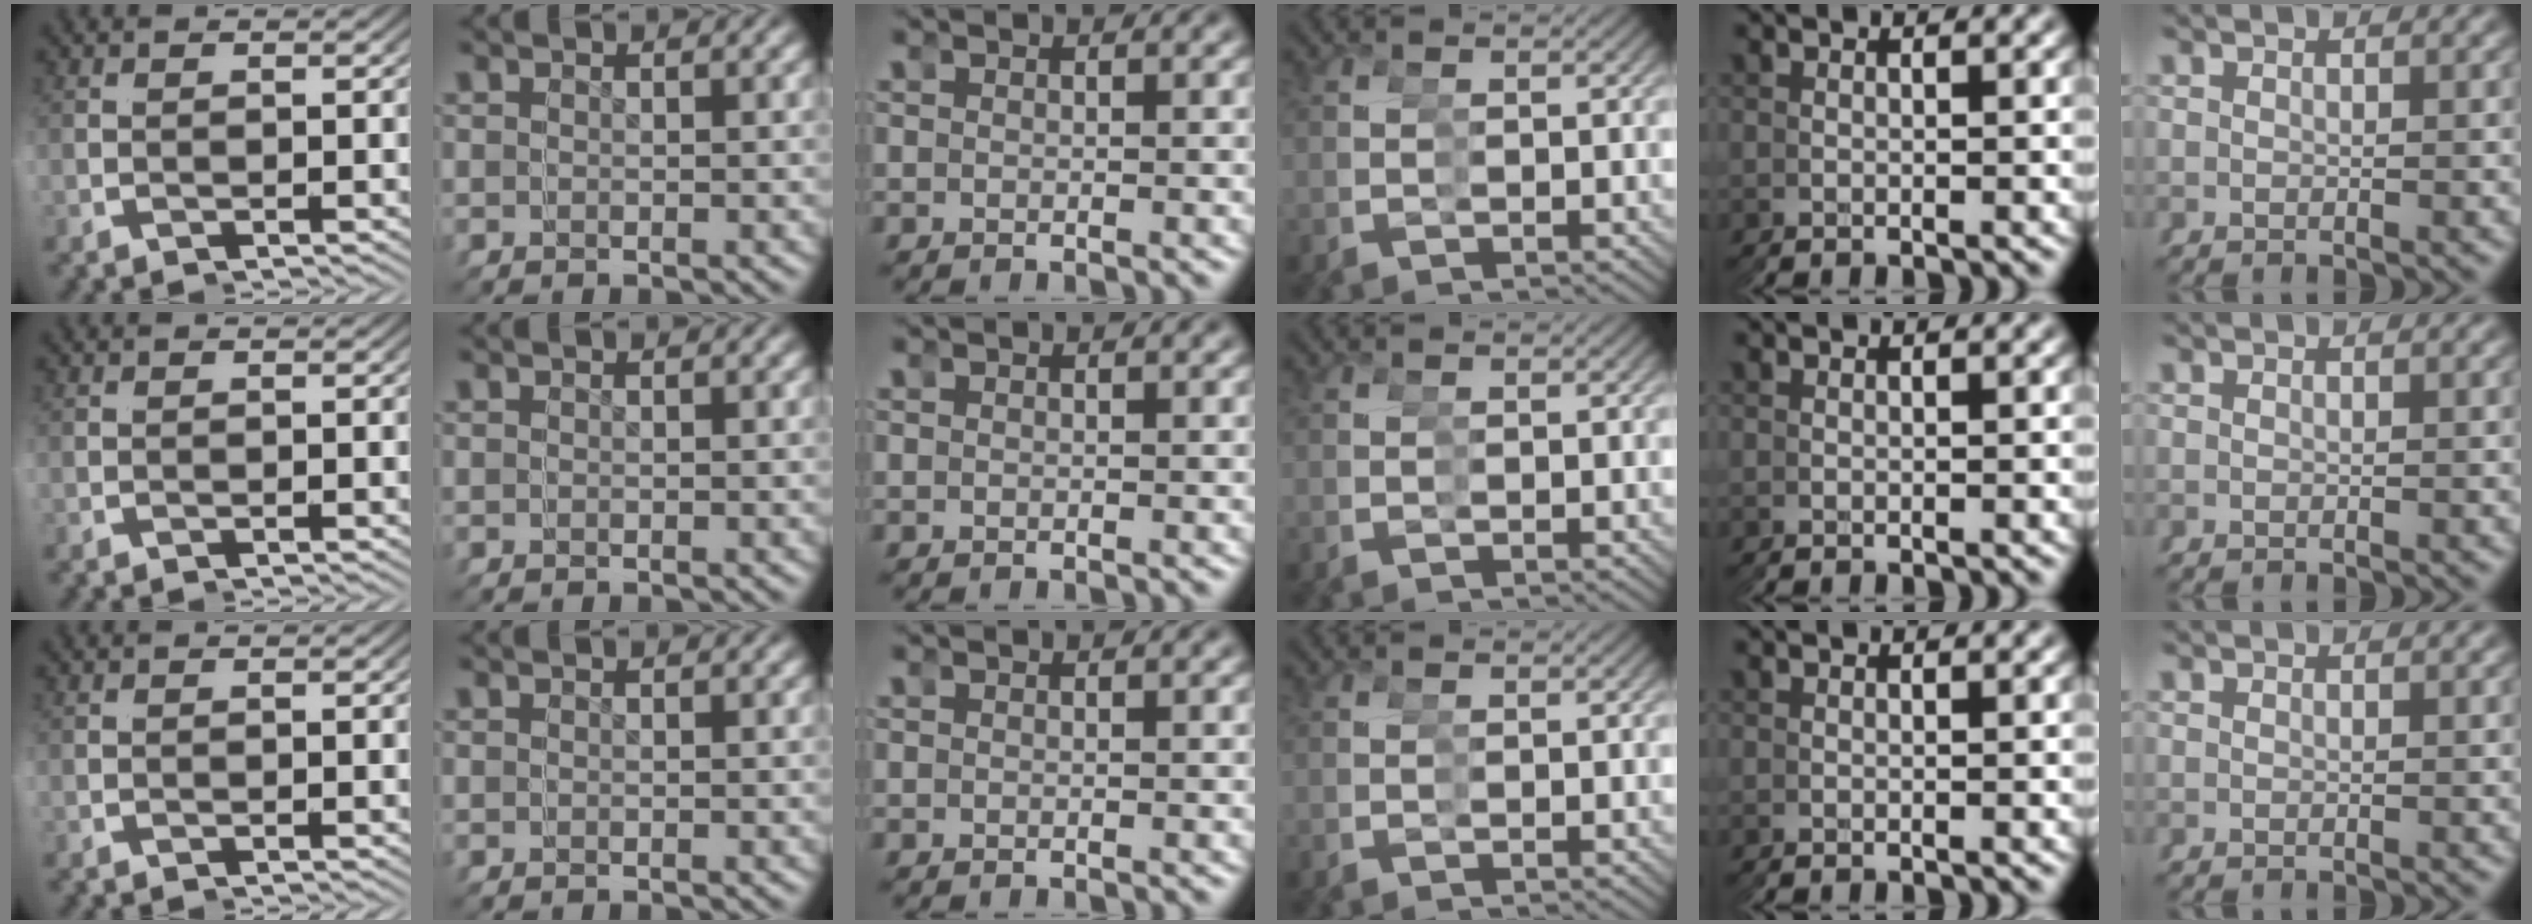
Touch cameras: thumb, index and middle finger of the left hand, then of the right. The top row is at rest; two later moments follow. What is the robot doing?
{"motion": "reach", "object": "drawer"}